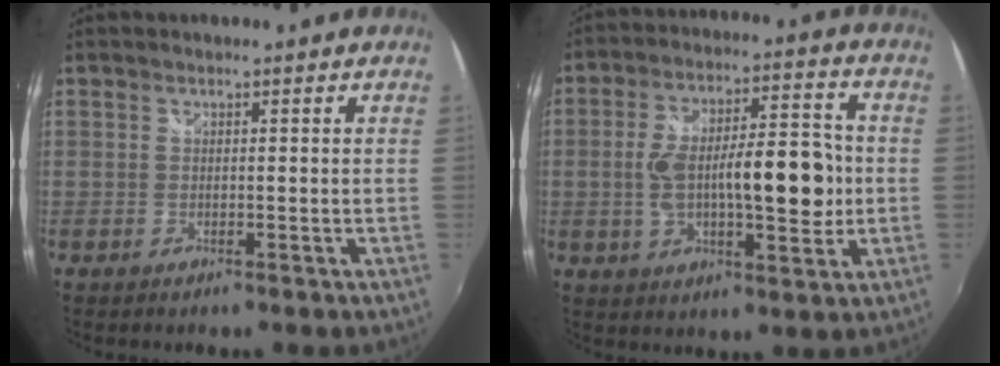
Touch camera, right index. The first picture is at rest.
{"total": 15.8, "force": [-1.4, 5.8, 14.6], "torque": [-0.250, 0.009, -0.019]}